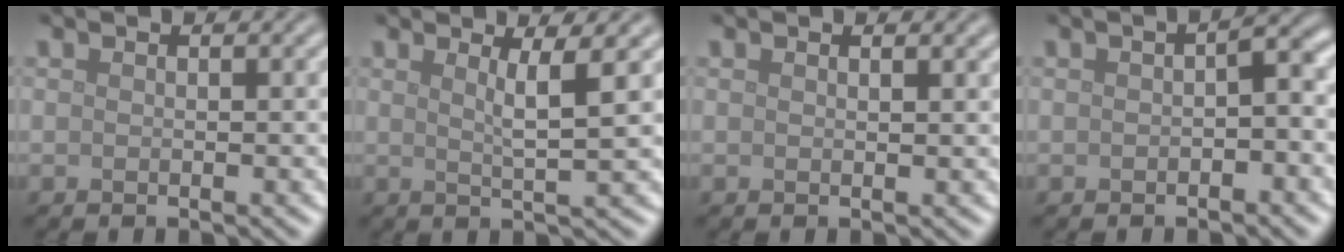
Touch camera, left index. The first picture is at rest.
{"total": 2.8, "force": [1.2, 0.5, 2.5], "torque": [-0.036, 0.001, 0.017]}
{"total": 0.8, "force": [0.6, 0.2, 0.4], "torque": [-0.003, 0.002, 0.010]}
{"total": 2.0, "force": [-0.3, 0.8, 1.9], "torque": [-0.025, 0.006, -0.006]}